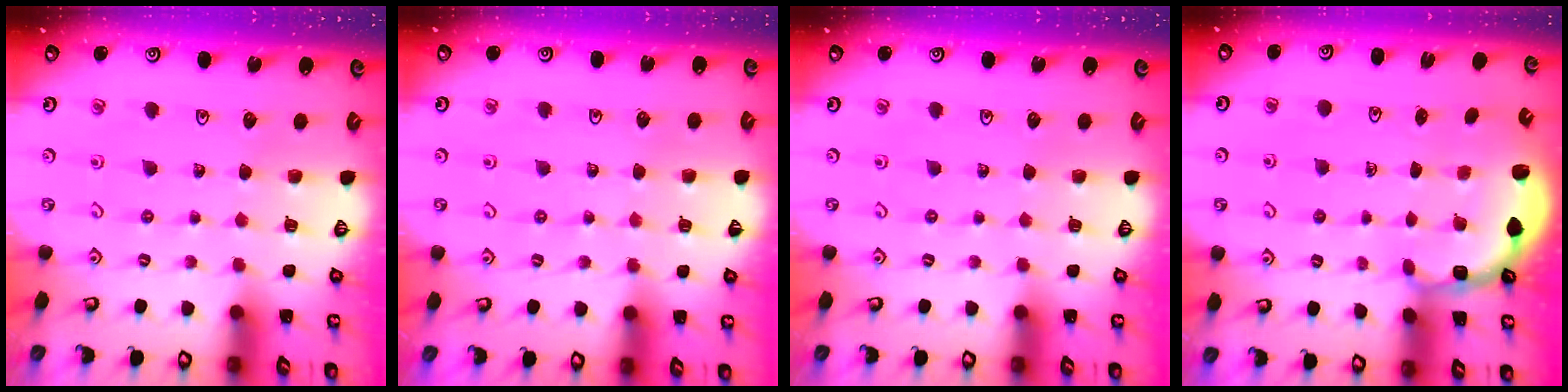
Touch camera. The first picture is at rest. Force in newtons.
{"total": 2.8, "press": 2.7, "slide": 0.5}
{"total": 0.0}
{"total": 2.7, "press": 2.1, "slide": 1.7}